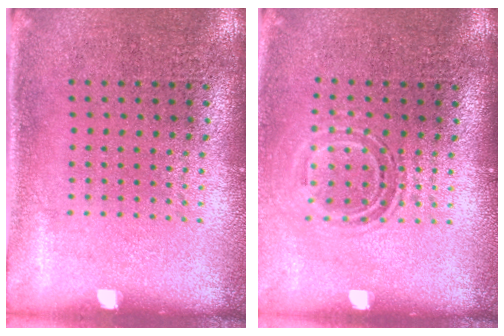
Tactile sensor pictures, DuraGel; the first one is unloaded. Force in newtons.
{"total": 1.5, "press": 1.1, "slide": 1.0}